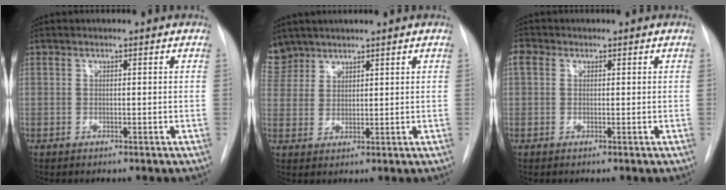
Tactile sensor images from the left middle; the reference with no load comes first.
{"total": 5.4, "force": [4.6, 2.8, -0.2], "torque": [0.008, 0.010, 0.097]}
{"total": 1.8, "force": [0.6, 1.5, 0.9], "torque": [-0.021, 0.016, 0.010]}